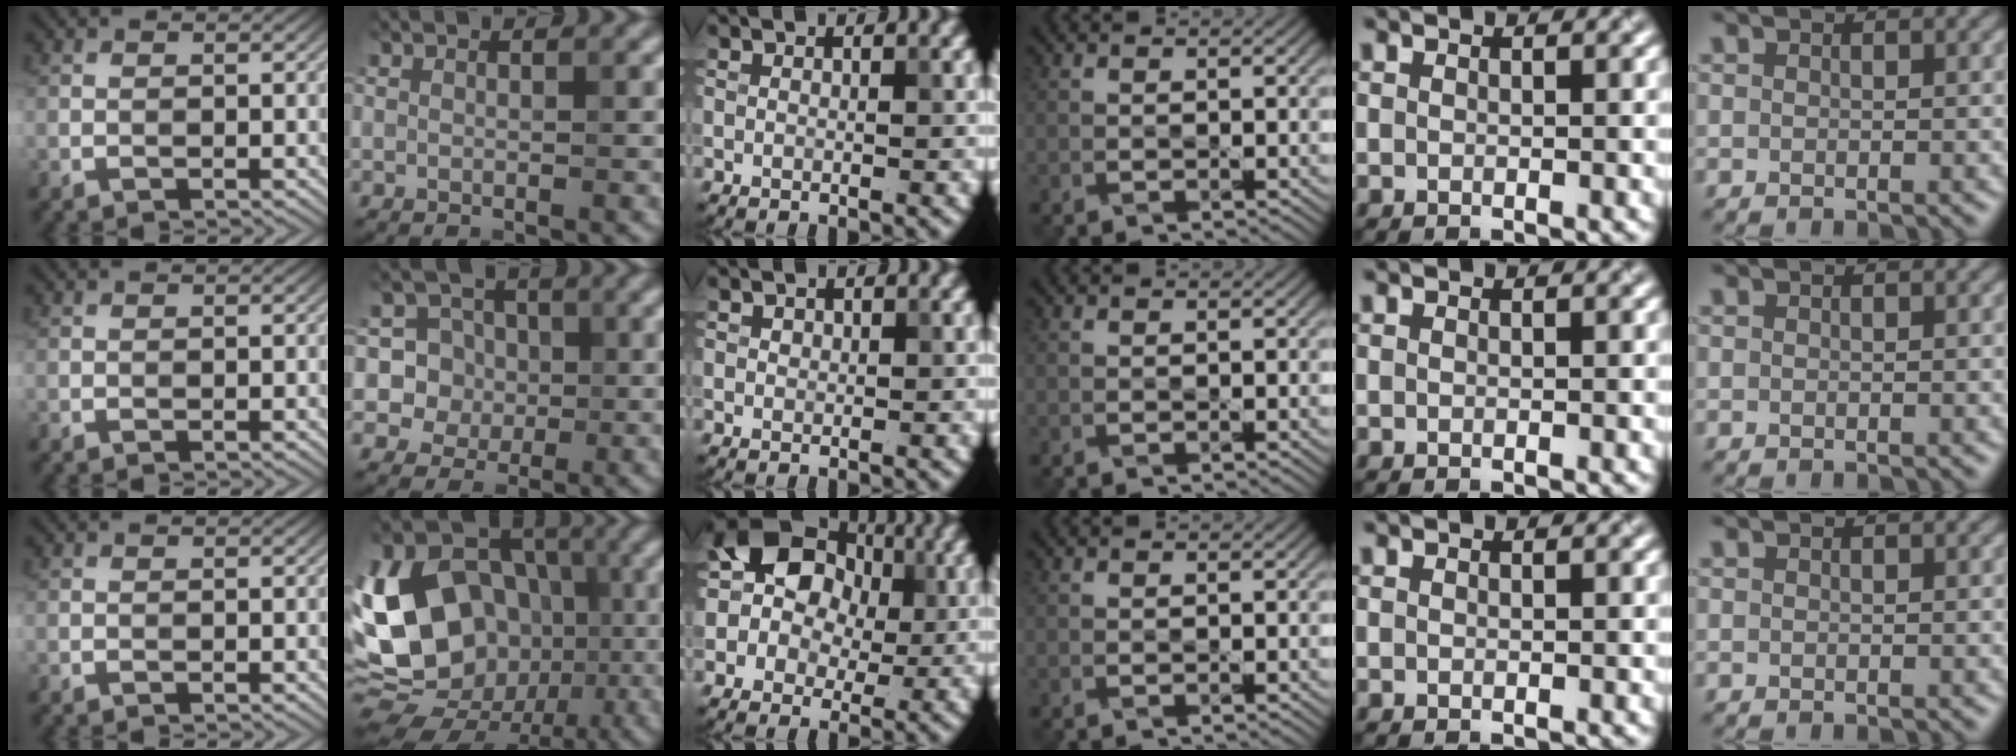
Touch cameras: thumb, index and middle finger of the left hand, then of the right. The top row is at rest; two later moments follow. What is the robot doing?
{"motion": "dispense", "object": "toothpaste"}